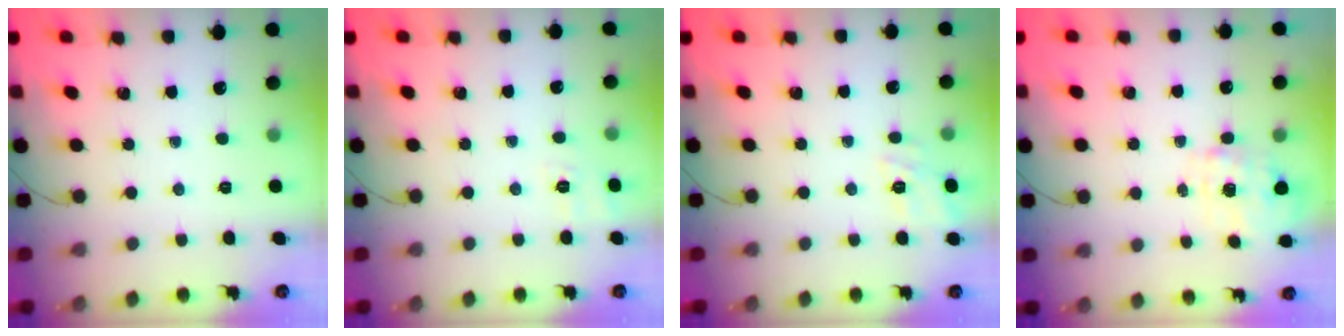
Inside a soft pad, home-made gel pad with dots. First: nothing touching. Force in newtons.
{"total": 2.4, "press": 1.1, "slide": 2.1}
{"total": 11.8, "press": 11.7, "slide": 1.1}
{"total": 2.3, "press": 2.2, "slide": 0.6}